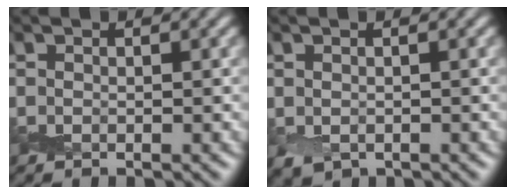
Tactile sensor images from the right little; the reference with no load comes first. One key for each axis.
{"total": 1.0, "fx": -0.3, "fy": 0.8, "fz": 0.5, "tx": -0.013, "ty": -0.008, "tz": -0.001}